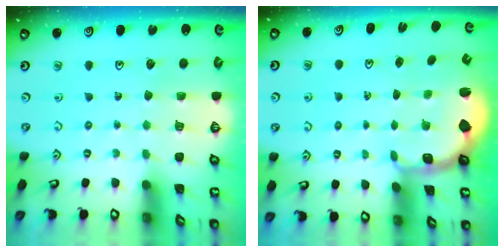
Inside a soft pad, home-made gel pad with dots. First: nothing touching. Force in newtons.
{"total": 2.5, "press": 1.1, "slide": 2.2}